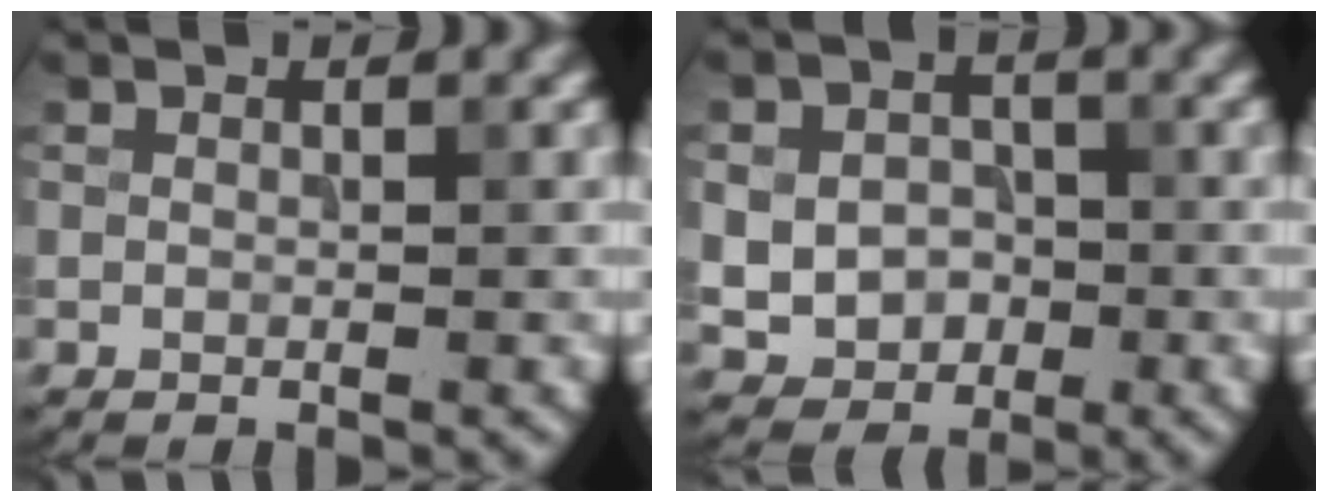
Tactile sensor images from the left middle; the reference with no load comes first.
{"total": 4.7, "force": [-0.7, 4.0, 2.4], "torque": [-0.034, -0.007, -0.022]}